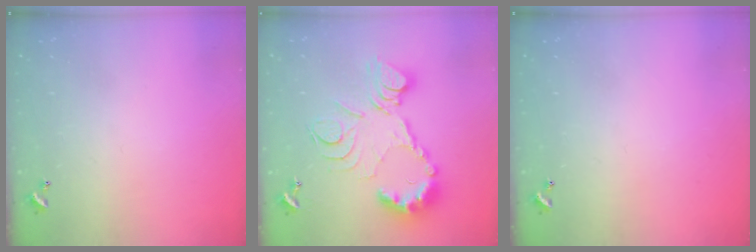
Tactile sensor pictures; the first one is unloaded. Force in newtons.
{"total": 19.1, "press": 19.0, "slide": 1.8}
{"total": 0.0}